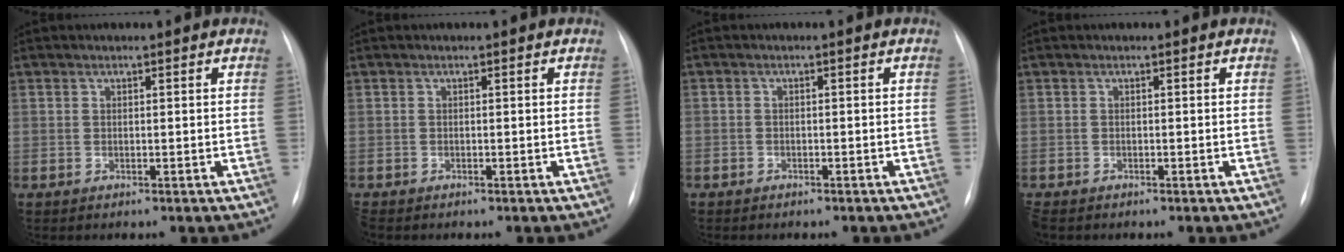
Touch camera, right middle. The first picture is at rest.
{"total": 0.7, "force": [-0.6, 0.2, 0.2], "torque": [-0.004, -0.001, -0.010]}
{"total": 1.5, "force": [-1.1, 1.0, 0.3], "torque": [-0.007, 0.003, -0.013]}
{"total": 1.7, "force": [-1.4, 0.8, 0.6], "torque": [-0.013, -0.003, -0.019]}